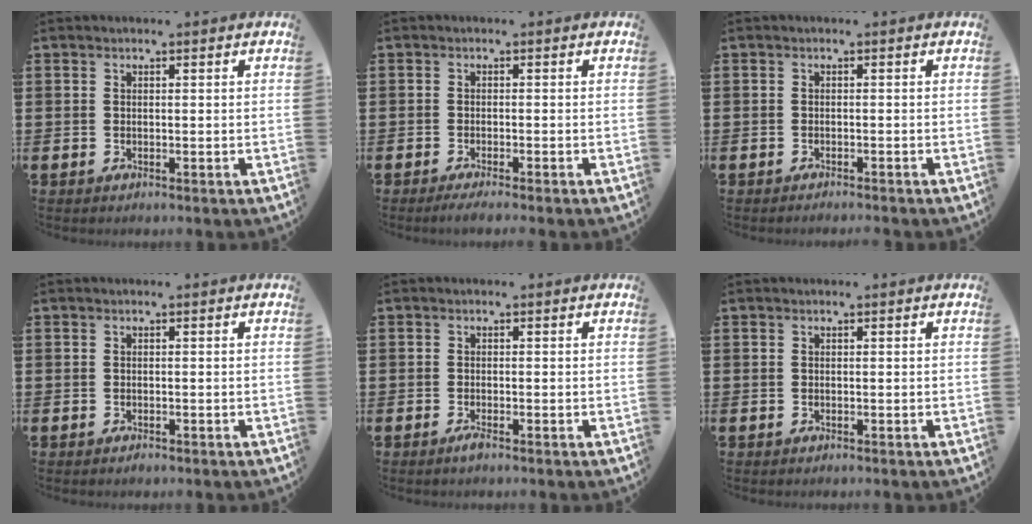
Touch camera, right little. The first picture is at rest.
{"total": 1.1, "force": [-0.8, 0.0, 0.8], "torque": [-0.011, -0.001, -0.014]}
{"total": 0.6, "force": [-0.6, -0.1, 0.1], "torque": [-0.001, -0.002, -0.012]}
{"total": 0.0}
{"total": 1.0, "force": [-0.5, 0.2, 0.9], "torque": [-0.016, -0.002, -0.009]}
{"total": 0.0}